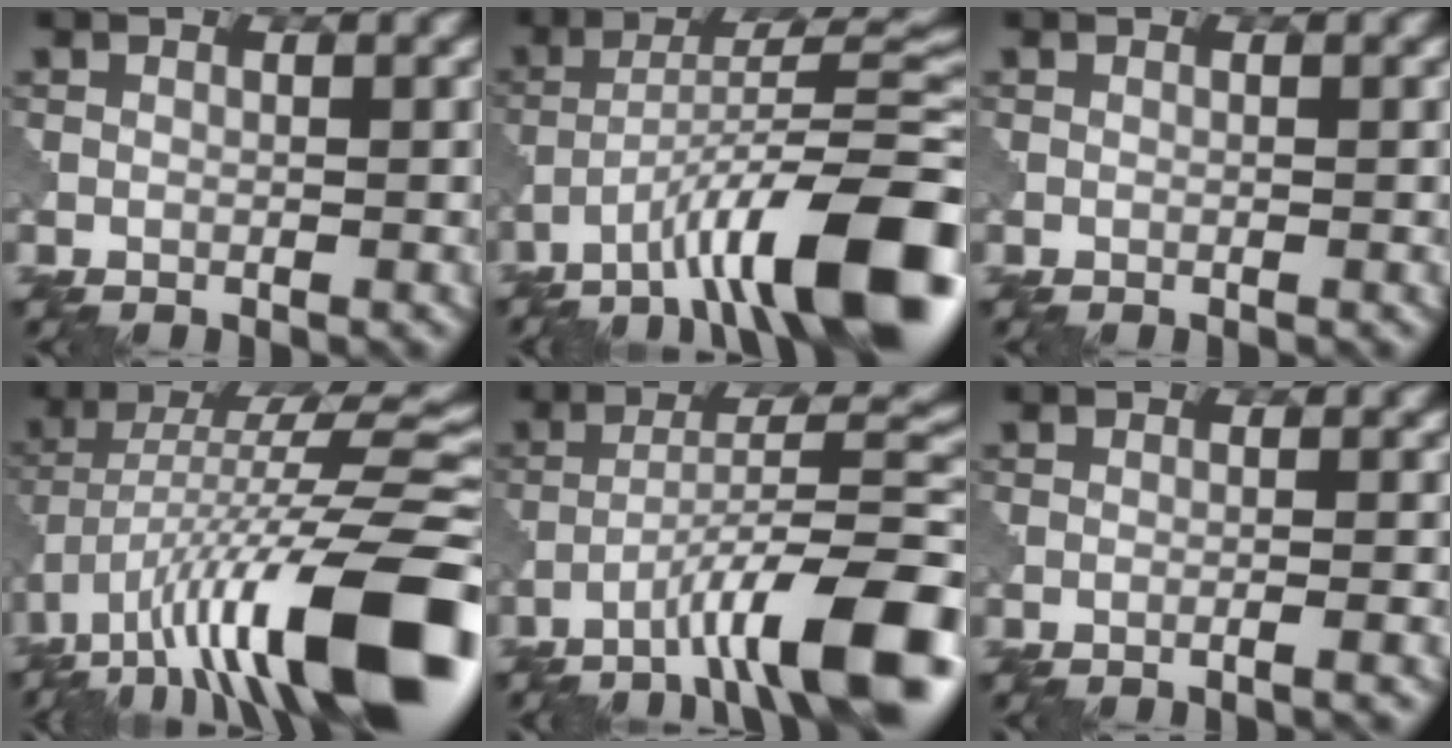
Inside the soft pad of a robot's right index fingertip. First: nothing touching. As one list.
[{"total": 13.3, "force": [-7.5, 3.0, 10.6], "torque": [-0.158, 0.013, -0.122]}, {"total": 0.0}, {"total": 15.5, "force": [-6.9, 4.3, 13.1], "torque": [-0.219, 0.025, -0.107]}, {"total": 11.7, "force": [-6.5, 2.2, 9.4], "torque": [-0.140, 0.021, -0.100]}, {"total": 1.7, "force": [-0.7, 0.4, 1.5], "torque": [-0.009, 0.007, -0.027]}]